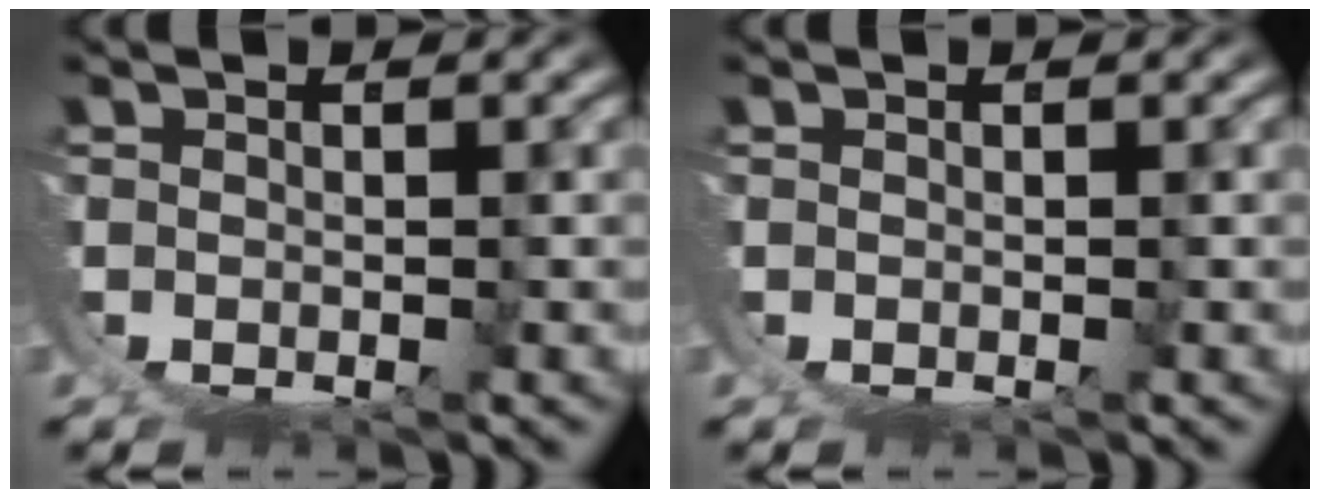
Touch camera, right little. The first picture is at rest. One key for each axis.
{"total": 0.0}